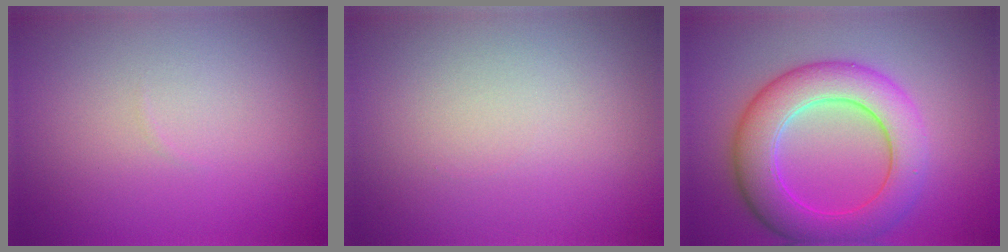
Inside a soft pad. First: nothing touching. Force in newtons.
{"total": 0.0}
{"total": 7.5, "press": 7.5, "slide": 0.1}